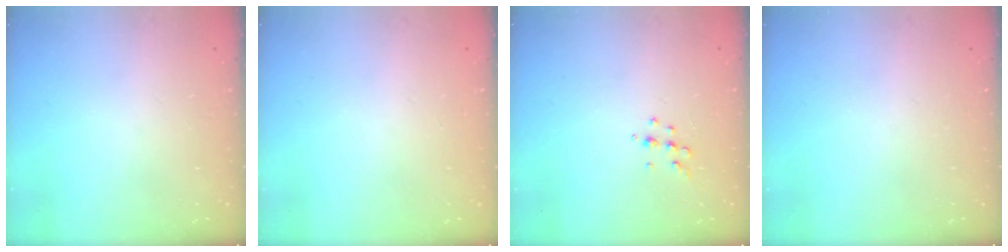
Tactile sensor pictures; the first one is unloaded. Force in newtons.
{"total": 0.0}
{"total": 6.3, "press": 6.2, "slide": 0.8}
{"total": 0.0}